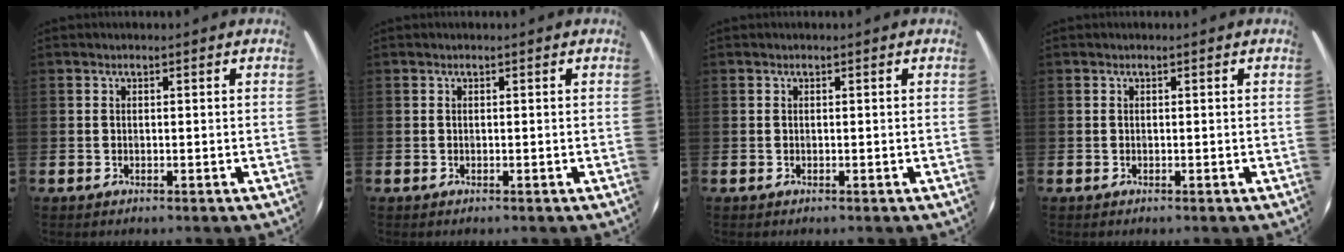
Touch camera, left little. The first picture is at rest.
{"total": 0.0}
{"total": 0.0}
{"total": 0.0}